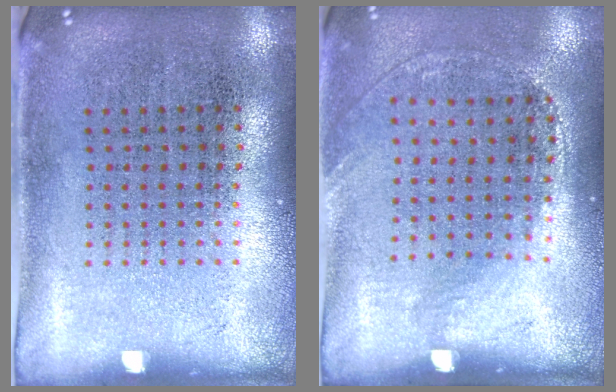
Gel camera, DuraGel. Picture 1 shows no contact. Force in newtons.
{"total": 1.4, "press": 1.0, "slide": 1.0}